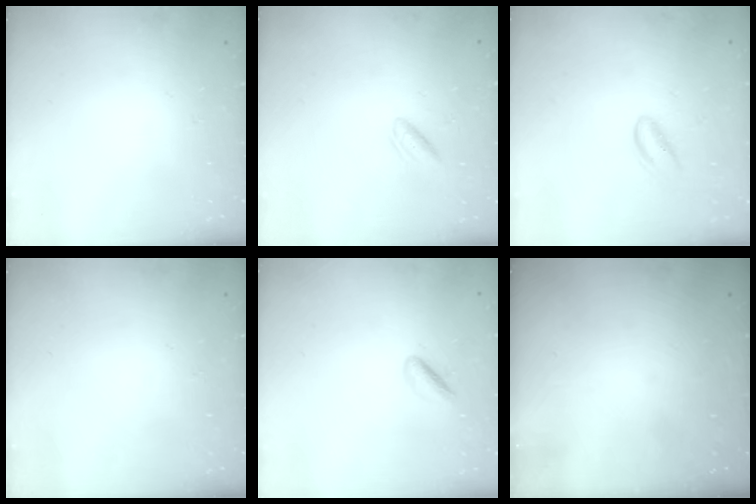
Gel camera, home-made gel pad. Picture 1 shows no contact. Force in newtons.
{"total": 2.1, "press": 1.9, "slide": 0.9}
{"total": 2.9, "press": 2.9, "slide": 0.3}
{"total": 0.0}
{"total": 1.9, "press": 1.6, "slide": 1.1}
{"total": 0.0}